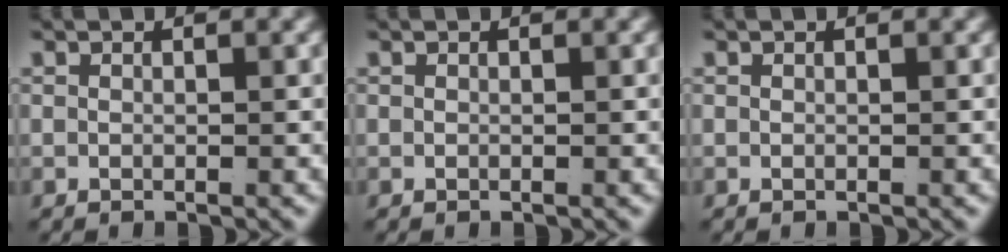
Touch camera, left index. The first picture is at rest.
{"total": 0.0}
{"total": 0.0}